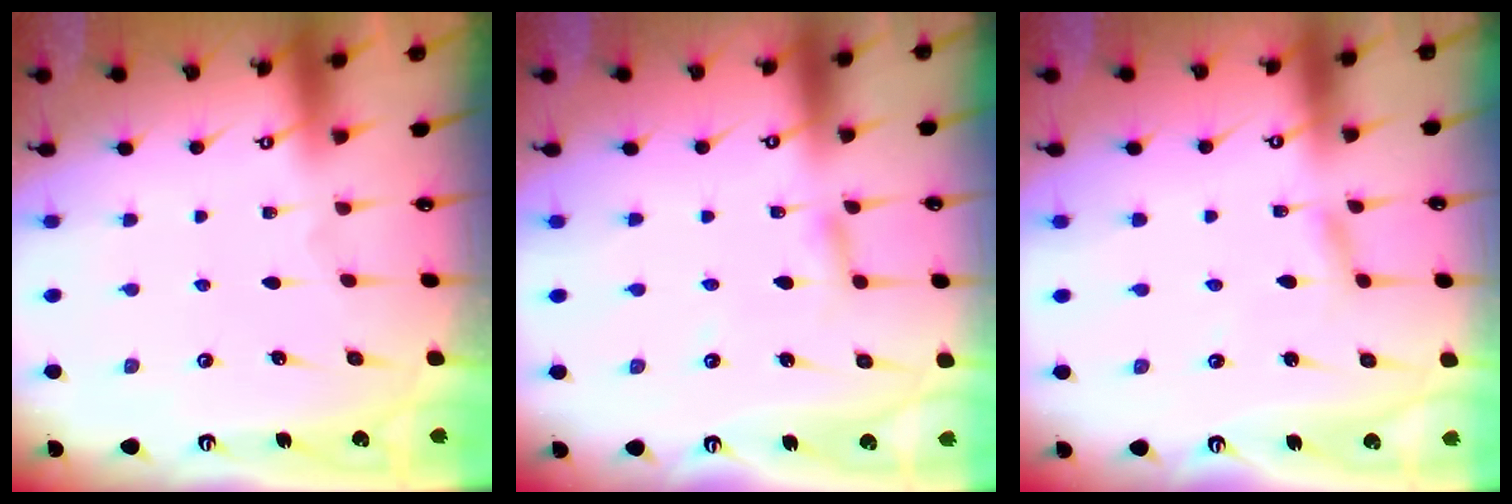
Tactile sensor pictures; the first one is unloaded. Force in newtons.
{"total": 3.4, "press": 3.3, "slide": 0.3}
{"total": 2.5, "press": 2.4, "slide": 0.3}